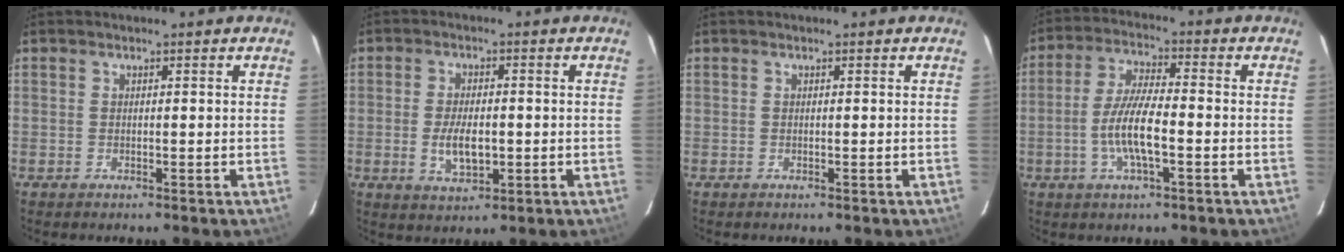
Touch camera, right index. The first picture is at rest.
{"total": 6.3, "force": [-1.1, 3.1, 5.4], "torque": [-0.108, -0.007, -0.016]}
{"total": 0.0}
{"total": 8.8, "force": [-2.6, 1.9, 8.2], "torque": [-0.167, 0.000, -0.051]}